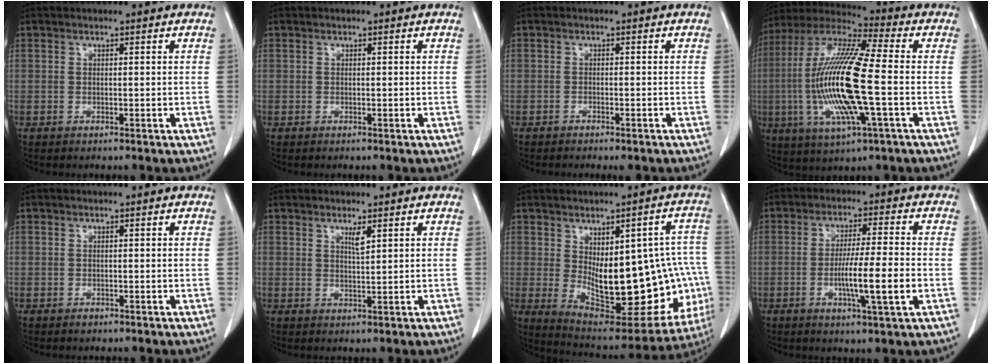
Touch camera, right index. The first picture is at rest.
{"total": 0.0}
{"total": 2.8, "force": [-2.4, 0.7, 1.4], "torque": [-0.018, -0.006, -0.024]}
{"total": 18.9, "force": [-2.7, 2.1, 18.6], "torque": [-0.390, -0.009, -0.052]}
{"total": 0.6, "force": [-0.3, 0.4, 0.1], "torque": [0.002, 0.003, -0.006]}
{"total": 1.9, "force": [1.1, 0.1, 1.5], "torque": [-0.030, -0.006, 0.021]}
{"total": 24.0, "force": [-2.3, 9.7, 21.8], "torque": [-0.242, 0.011, 0.004]}
{"total": 9.0, "force": [-2.1, -0.2, 8.7], "torque": [-0.149, -0.007, -0.036]}